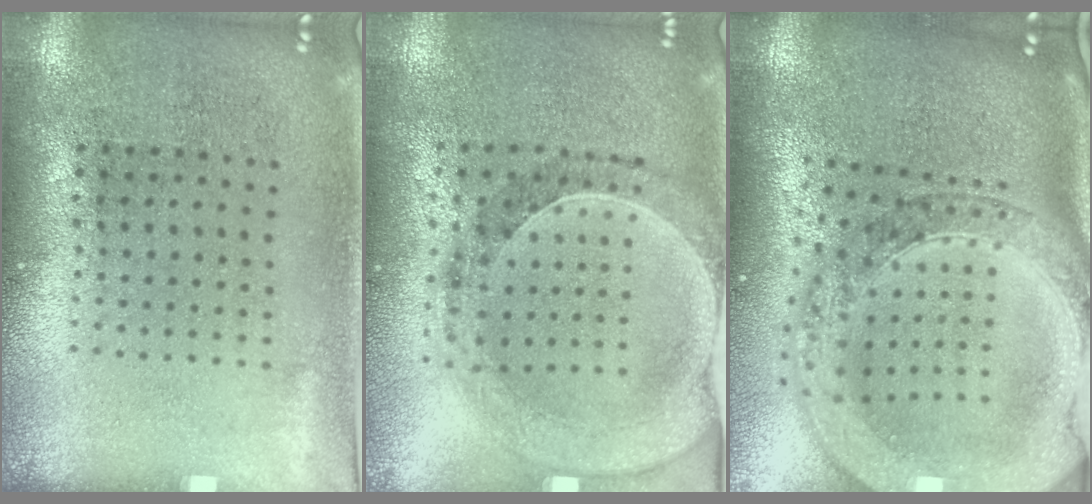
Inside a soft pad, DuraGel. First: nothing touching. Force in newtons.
{"total": 0.8, "press": 0.7, "slide": 0.3}
{"total": 3.8, "press": 3.0, "slide": 2.3}